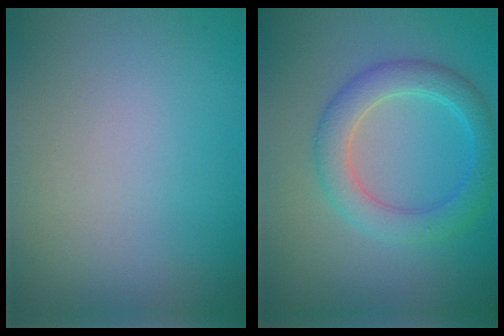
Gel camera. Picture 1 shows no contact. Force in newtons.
{"total": 4.1, "press": 4.0, "slide": 0.2}